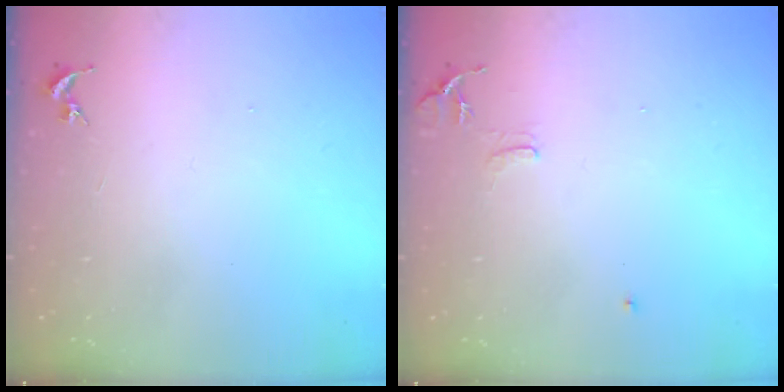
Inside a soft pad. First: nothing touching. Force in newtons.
{"total": 8.1, "press": 8.0, "slide": 0.7}